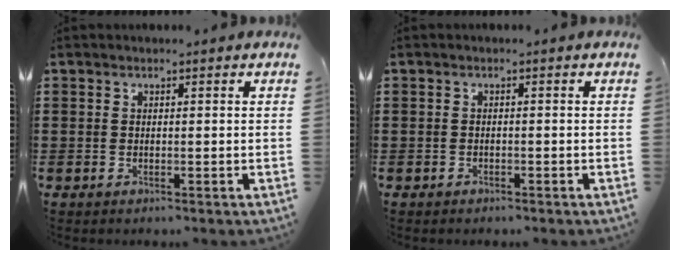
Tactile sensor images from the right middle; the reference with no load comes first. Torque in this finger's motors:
{"motor_torque": [-0.10, -0.01, -0.01, -0.01]}